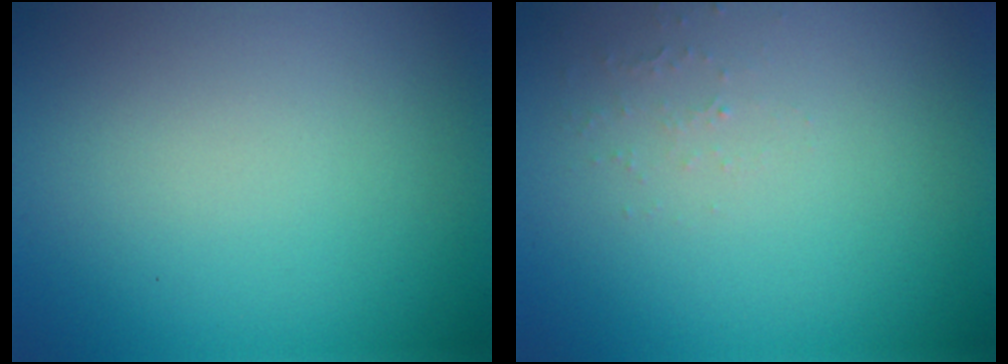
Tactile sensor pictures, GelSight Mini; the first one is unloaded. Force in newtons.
{"total": 0.8, "press": 0.8, "slide": 0.3}